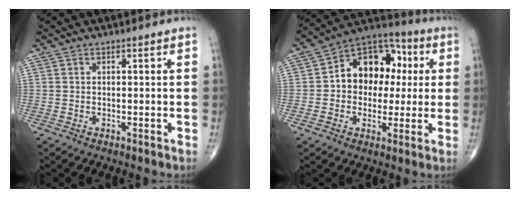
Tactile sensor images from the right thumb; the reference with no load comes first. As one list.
[{"total": 15.1, "force": [1.7, 11.3, 9.9], "torque": [-0.092, 0.029, 0.015]}]